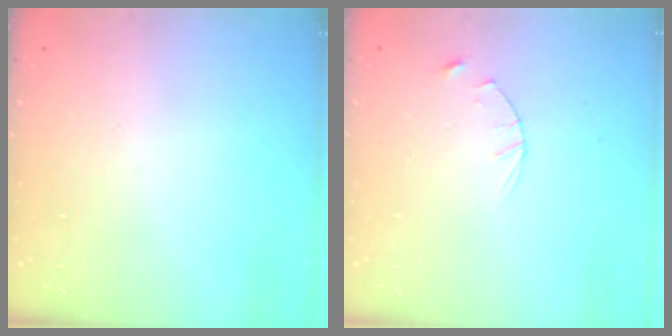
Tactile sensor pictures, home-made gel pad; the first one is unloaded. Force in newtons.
{"total": 2.8, "press": 2.8, "slide": 0.4}